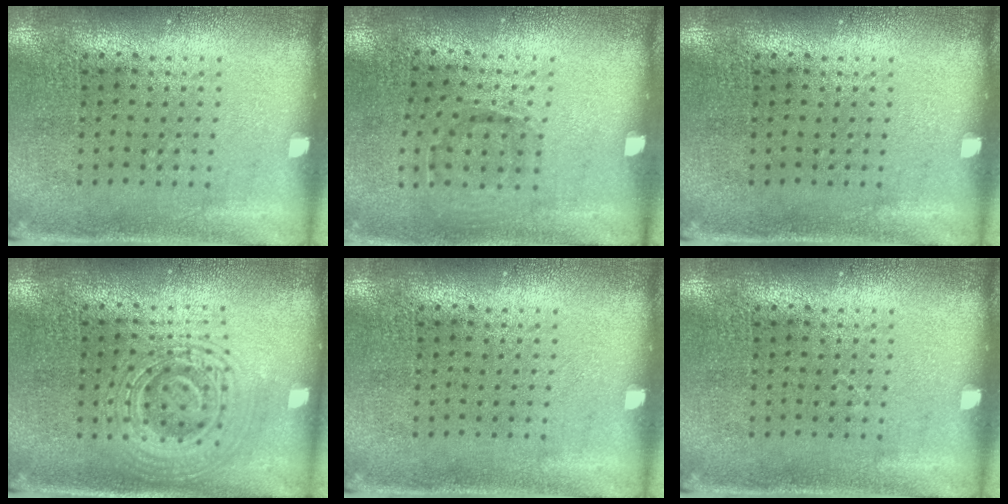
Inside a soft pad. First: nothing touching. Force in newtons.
{"total": 0.9, "press": 0.6, "slide": 0.7}
{"total": 0.0}
{"total": 2.8, "press": 2.8, "slide": 0.5}
{"total": 0.0}
{"total": 0.0}